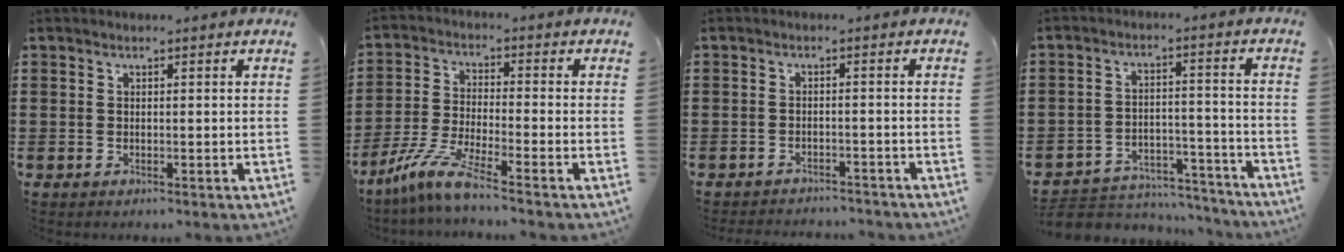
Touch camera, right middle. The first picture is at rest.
{"total": 6.9, "force": [-5.4, 0.2, 4.3], "torque": [-0.110, -0.018, -0.112]}
{"total": 2.1, "force": [-2.1, 0.2, -0.1], "torque": [-0.005, 0.001, -0.046]}
{"total": 5.2, "force": [-5.1, 1.2, 0.4], "torque": [-0.014, 0.011, -0.106]}